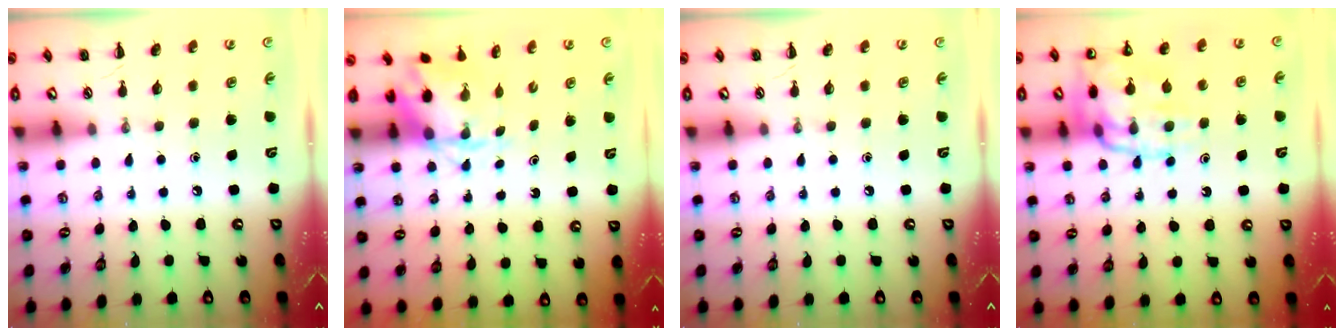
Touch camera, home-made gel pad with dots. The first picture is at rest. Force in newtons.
{"total": 5.5, "press": 5.4, "slide": 0.7}
{"total": 0.0}
{"total": 16.1, "press": 16.0, "slide": 2.0}